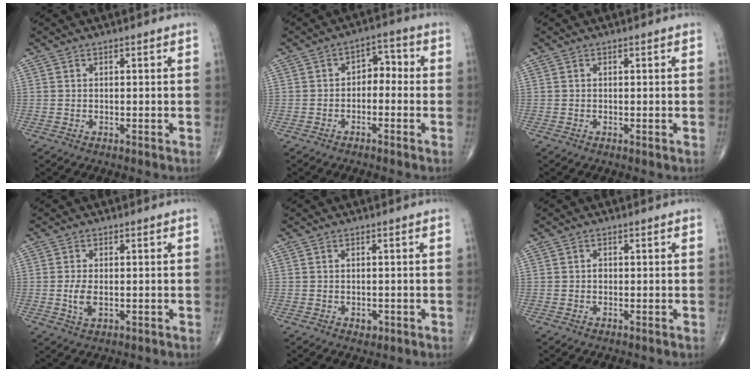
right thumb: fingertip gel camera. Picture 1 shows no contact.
{"total": 4.5, "force": [-1.0, 3.1, 3.1], "torque": [-0.026, 0.033, -0.028]}
{"total": 0.0}
{"total": 3.5, "force": [-0.4, 1.8, 3.0], "torque": [-0.064, -0.006, -0.006]}
{"total": 1.4, "force": [-0.5, 1.0, 0.8], "torque": [-0.009, 0.000, -0.004]}
{"total": 0.7, "force": [-0.1, 0.6, 0.4], "torque": [-0.004, 0.002, -0.003]}